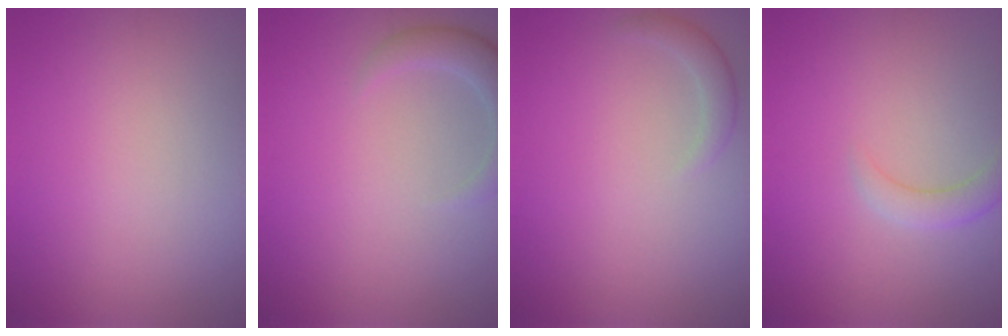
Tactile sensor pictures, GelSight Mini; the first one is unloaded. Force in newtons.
{"total": 2.9, "press": 2.8, "slide": 0.3}
{"total": 1.5, "press": 1.5, "slide": 0.1}
{"total": 1.9, "press": 1.9, "slide": 0.2}